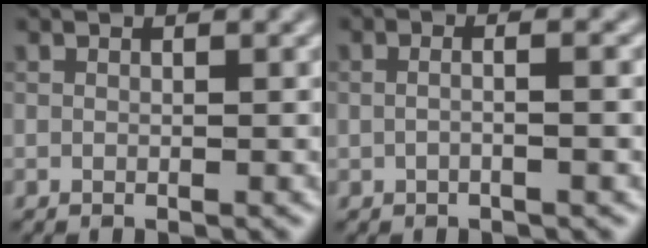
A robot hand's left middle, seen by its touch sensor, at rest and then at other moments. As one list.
[{"total": 3.2, "force": [0.3, 1.5, 2.8], "torque": [-0.010, 0.004, -0.023]}]